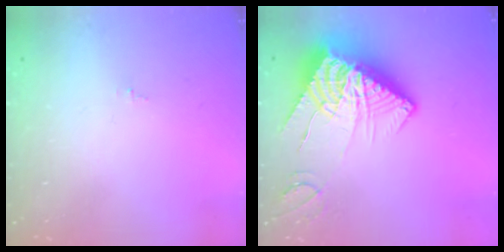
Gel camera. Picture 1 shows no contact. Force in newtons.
{"total": 16.3, "press": 16.2, "slide": 1.8}